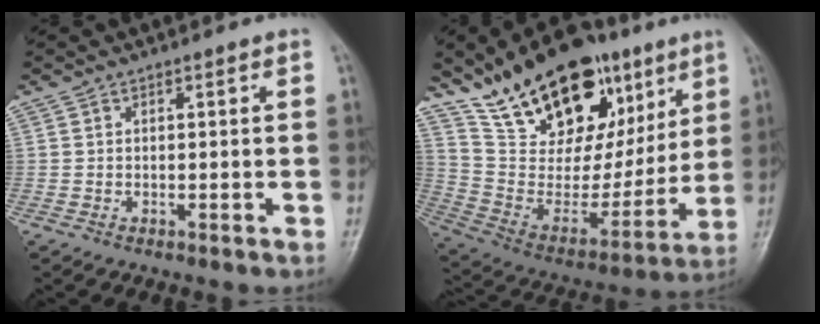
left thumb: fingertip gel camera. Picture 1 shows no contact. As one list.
[{"total": 28.1, "force": [16.4, 14.8, 17.4], "torque": [-0.234, -0.036, 0.281]}]